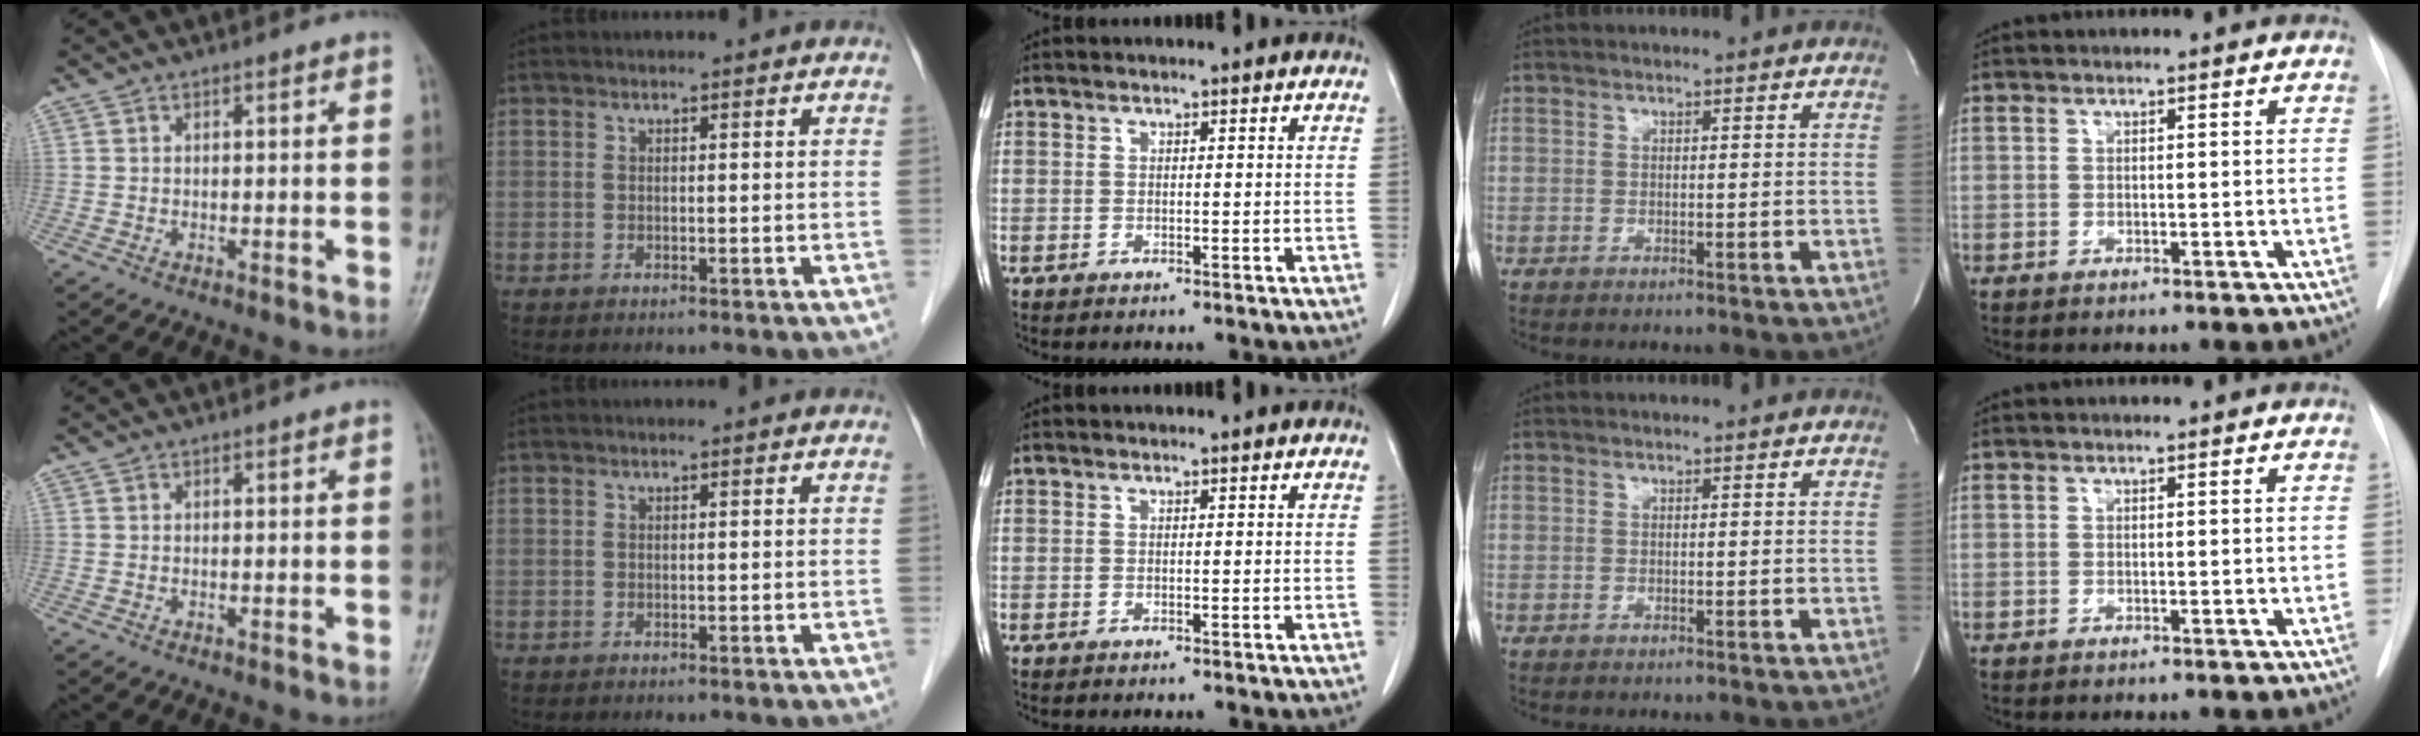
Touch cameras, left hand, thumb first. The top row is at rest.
{}